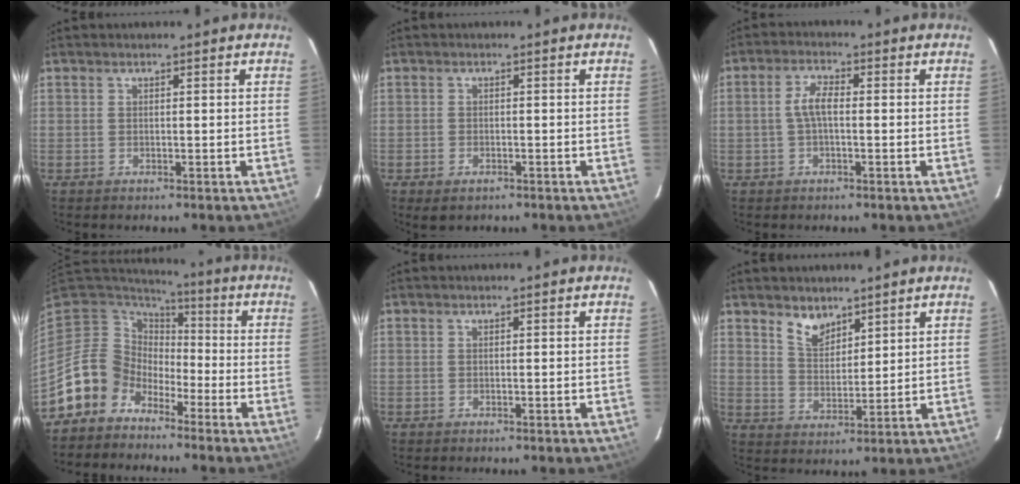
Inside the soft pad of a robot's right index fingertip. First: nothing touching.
{"total": 2.6, "force": [-1.6, 1.6, 1.4], "torque": [-0.028, -0.006, -0.025]}
{"total": 3.9, "force": [-0.3, 1.5, 3.6], "torque": [-0.075, 0.010, -0.005]}
{"total": 9.1, "force": [-6.0, 6.8, 0.1], "torque": [-0.015, 0.035, -0.121]}
{"total": 0.0}
{"total": 5.5, "force": [4.2, 2.7, 2.2], "torque": [-0.034, 0.003, 0.082]}